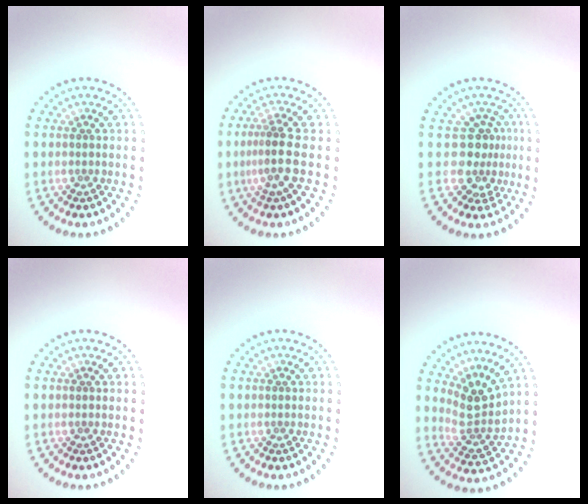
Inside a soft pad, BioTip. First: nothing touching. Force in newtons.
{"total": 2.8, "press": 2.0, "slide": 1.9}
{"total": 3.0, "press": 2.2, "slide": 2.1}
{"total": 0.0}
{"total": 0.0}
{"total": 3.3, "press": 2.4, "slide": 2.2}